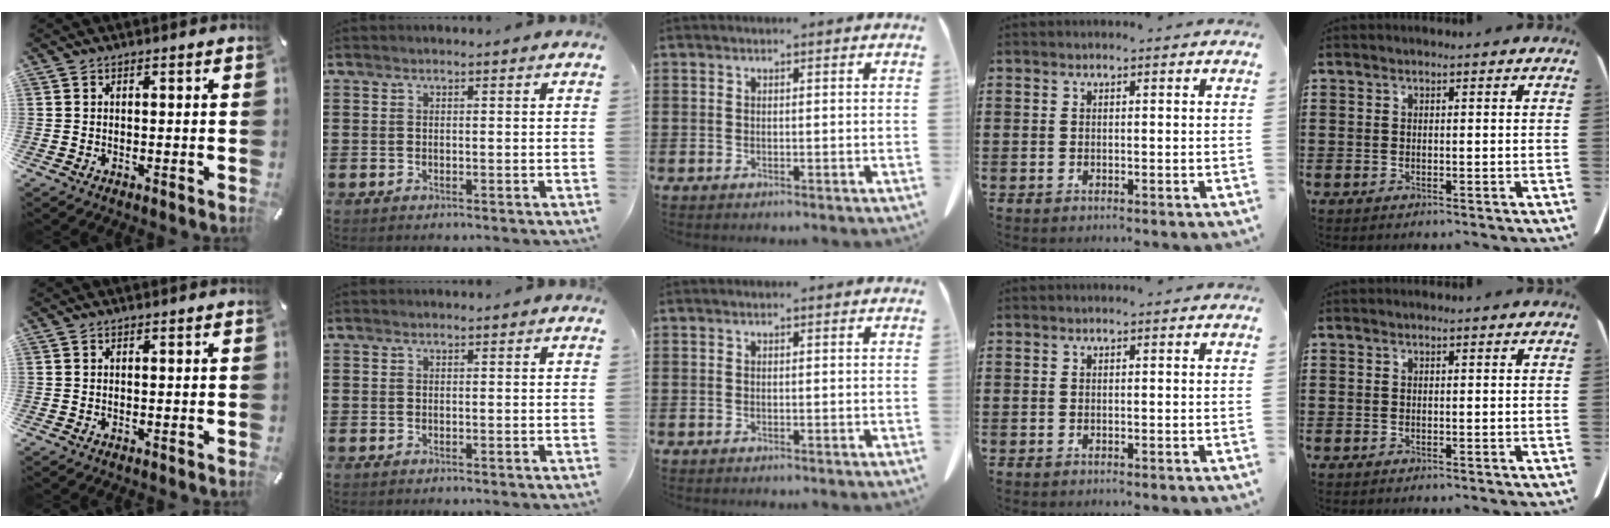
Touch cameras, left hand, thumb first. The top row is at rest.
{}